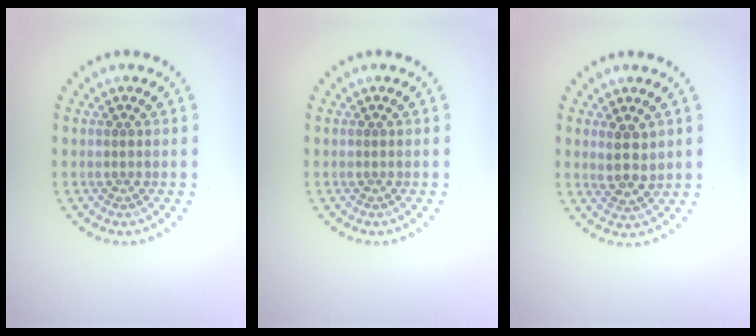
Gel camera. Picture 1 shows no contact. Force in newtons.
{"total": 0.0}
{"total": 2.5, "press": 2.2, "slide": 1.1}